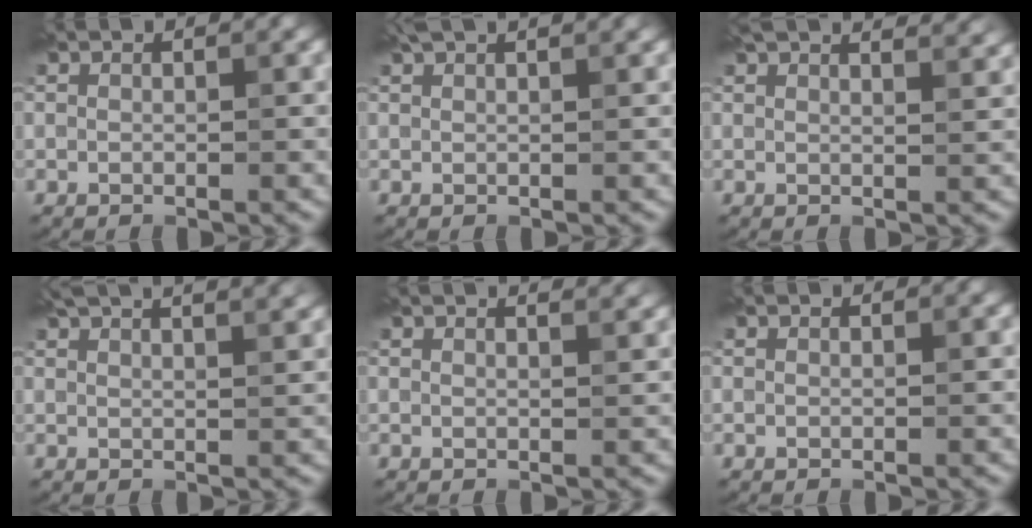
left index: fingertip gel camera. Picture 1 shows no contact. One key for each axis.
{"total": 3.0, "fx": 2.2, "fy": 0.8, "fz": 1.8, "tx": -0.013, "ty": 0.010, "tz": 0.019}
{"total": 5.3, "fx": 4.3, "fy": 1.6, "fz": 2.7, "tx": -0.014, "ty": 0.033, "tz": 0.030}
{"total": 7.7, "fx": 5.5, "fy": 2.7, "fz": 4.6, "tx": -0.028, "ty": 0.052, "tz": 0.036}
{"total": 3.6, "fx": 2.9, "fy": 1.2, "fz": 1.7, "tx": 0.002, "ty": 0.020, "tz": 0.012}
{"total": 0.7, "fx": 0.7, "fy": 0.0, "fz": 0.1, "tx": -0.002, "ty": -0.004, "tz": 0.005}